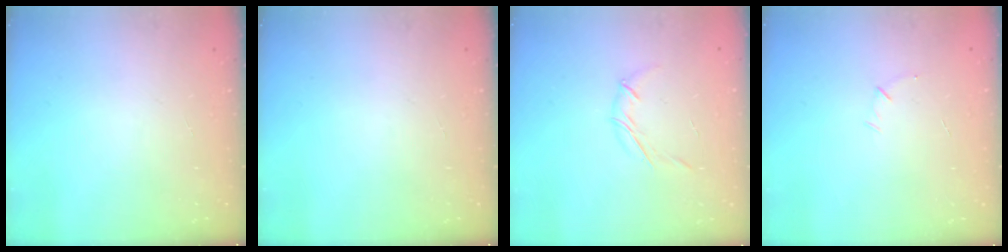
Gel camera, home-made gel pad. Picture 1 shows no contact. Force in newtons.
{"total": 0.0}
{"total": 5.1, "press": 5.0, "slide": 1.1}
{"total": 3.9, "press": 3.8, "slide": 1.1}